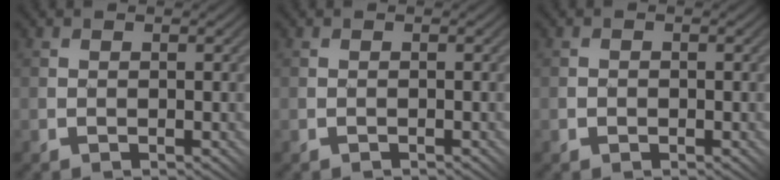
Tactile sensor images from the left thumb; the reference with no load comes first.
{"total": 0.0}
{"total": 0.6, "force": [-0.3, 0.5, 0.0], "torque": [0.006, 0.002, -0.005]}